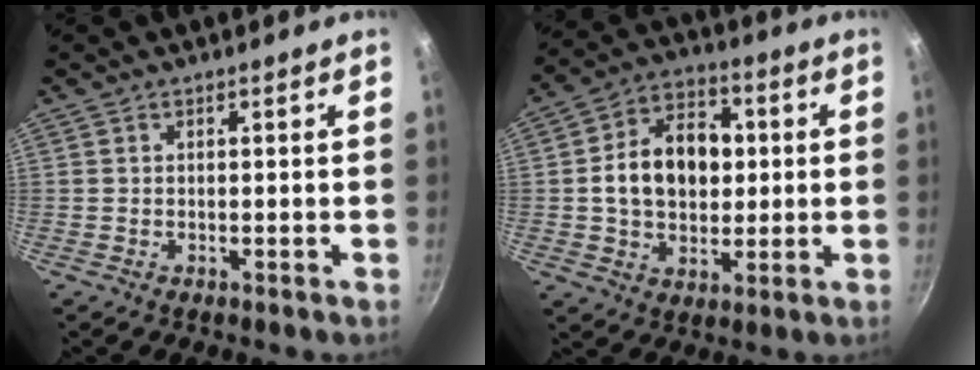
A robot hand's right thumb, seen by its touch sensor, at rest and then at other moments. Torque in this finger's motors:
{"motor_torque": [0.19, 0.19, 0.35, -0.28, 0.15]}